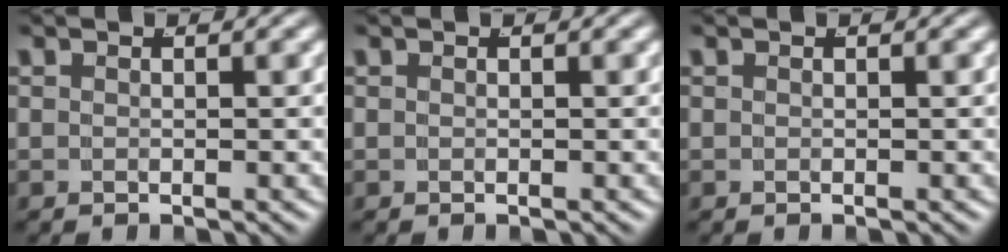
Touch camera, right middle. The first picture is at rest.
{"total": 0.0}
{"total": 0.0}